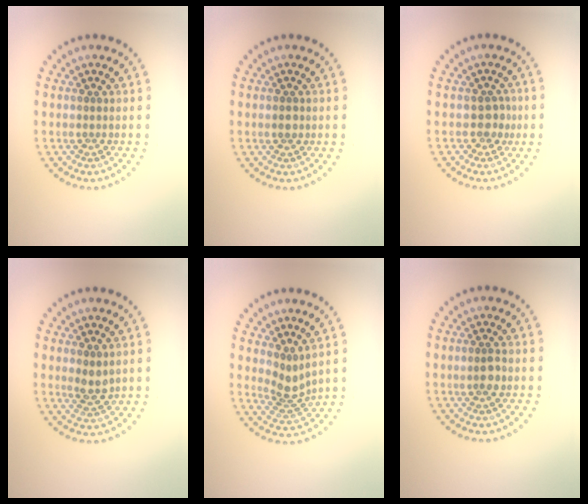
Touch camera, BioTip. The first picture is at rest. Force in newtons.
{"total": 1.2, "press": 1.2, "slide": 0.0}
{"total": 1.7, "press": 1.6, "slide": 0.6}
{"total": 2.1, "press": 2.0, "slide": 0.7}
{"total": 2.7, "press": 1.9, "slide": 1.9}
{"total": 1.7, "press": 1.7, "slide": 0.5}